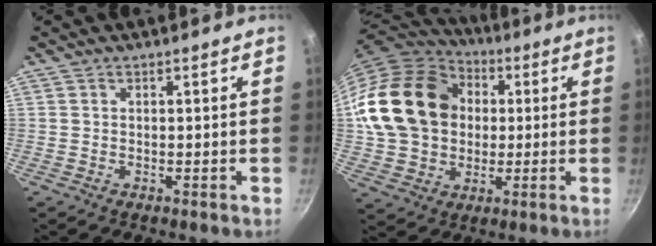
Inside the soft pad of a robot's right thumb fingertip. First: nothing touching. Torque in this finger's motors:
{"motor_torque": [2.50, 2.51, 1.09, -0.24, 0.26]}